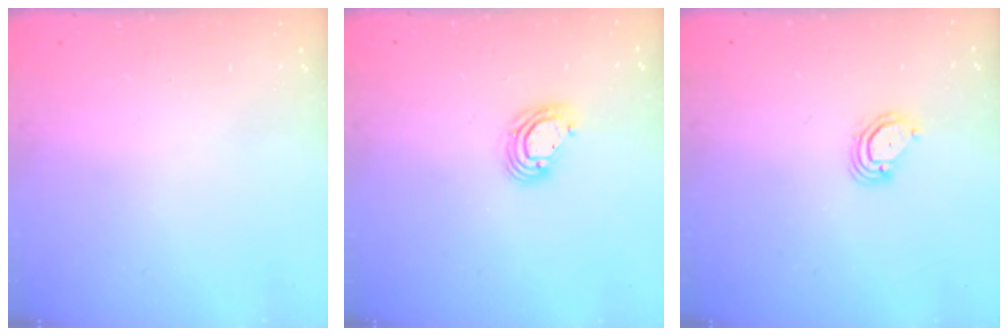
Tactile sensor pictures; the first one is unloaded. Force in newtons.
{"total": 7.3, "press": 7.2, "slide": 1.1}
{"total": 3.5, "press": 3.5, "slide": 0.3}